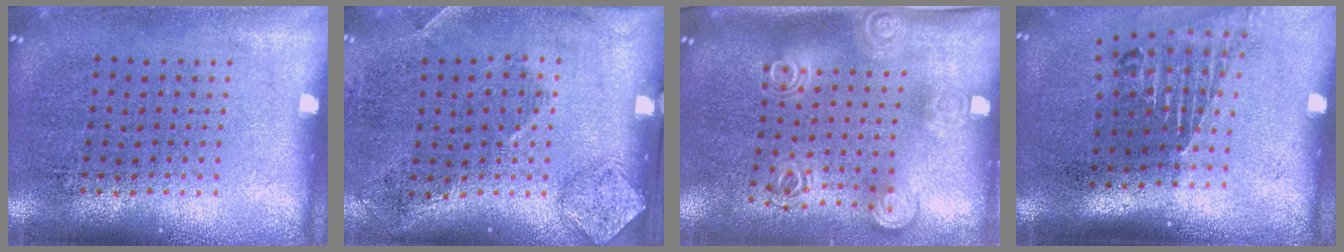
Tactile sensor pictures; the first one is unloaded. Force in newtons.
{"total": 1.8, "press": 1.1, "slide": 1.4}
{"total": 1.9, "press": 1.3, "slide": 1.3}
{"total": 1.6, "press": 1.2, "slide": 1.0}